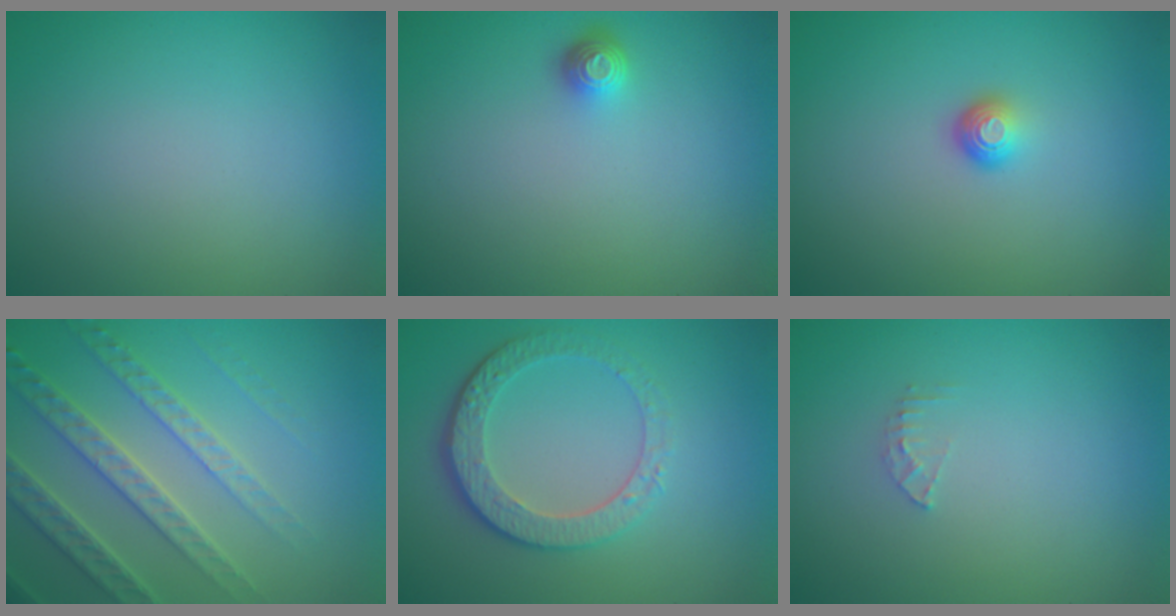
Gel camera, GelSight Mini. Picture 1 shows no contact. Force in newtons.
{"total": 1.4, "press": 1.1, "slide": 0.9}
{"total": 1.5, "press": 1.0, "slide": 1.1}
{"total": 4.8, "press": 4.6, "slide": 1.3}
{"total": 4.7, "press": 3.4, "slide": 3.3}
{"total": 0.9, "press": 0.9, "slide": 0.1}